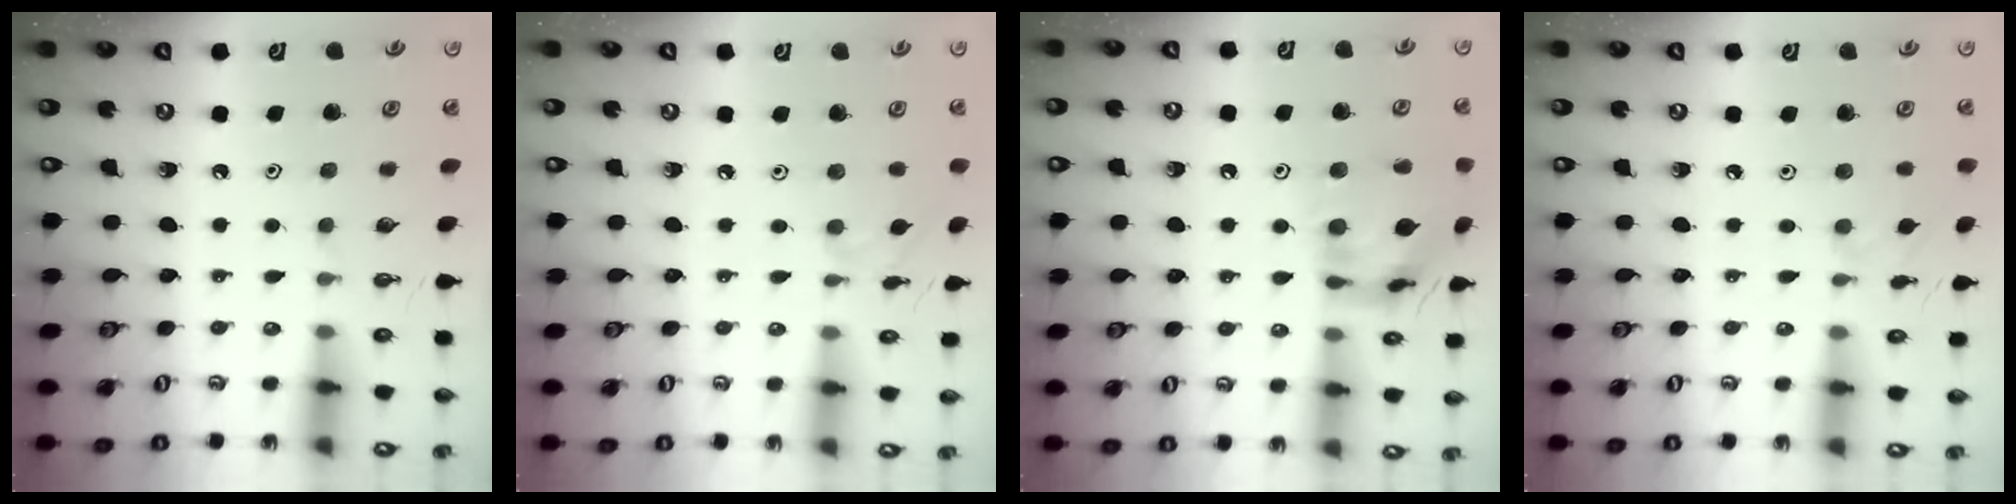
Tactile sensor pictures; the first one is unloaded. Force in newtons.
{"total": 2.8, "press": 2.8, "slide": 0.1}
{"total": 14.5, "press": 14.4, "slide": 1.5}
{"total": 1.9, "press": 1.9, "slide": 0.4}